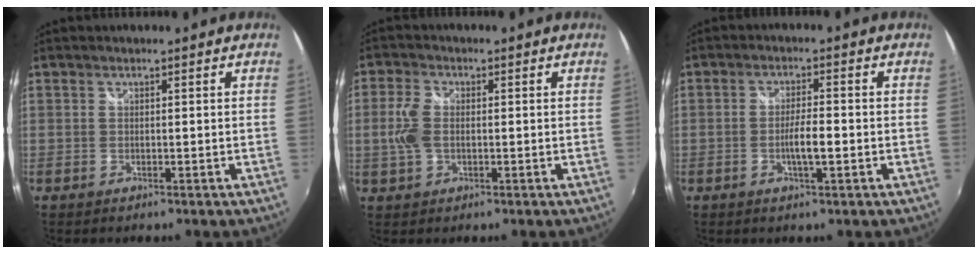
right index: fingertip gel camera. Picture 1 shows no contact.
{"total": 5.2, "force": [-0.3, 3.2, 4.1], "torque": [-0.092, 0.004, -0.005]}
{"total": 4.1, "force": [-1.2, 0.5, 3.9], "torque": [-0.072, 0.001, -0.019]}